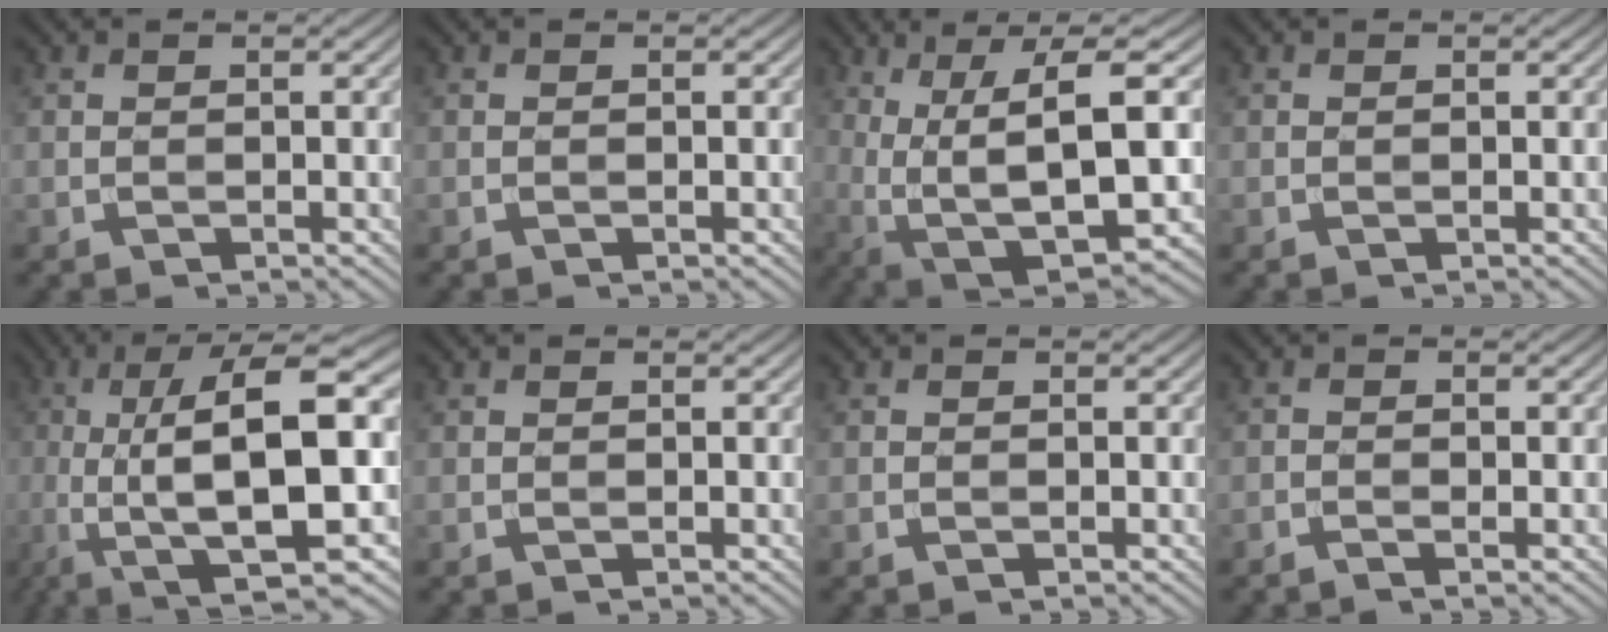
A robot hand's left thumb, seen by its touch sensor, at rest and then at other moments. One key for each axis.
{"total": 0.0}
{"total": 12.9, "fx": -0.2, "fy": 3.6, "fz": 12.4, "tx": -0.228, "ty": 0.008, "tz": 0.019}
{"total": 0.0}
{"total": 18.2, "fx": -1.7, "fy": 5.5, "fz": 17.2, "tx": -0.298, "ty": 0.002, "tz": -0.024}
{"total": 0.0}
{"total": 0.5, "fx": -0.2, "fy": 0.0, "fz": 0.5, "tx": -0.010, "ty": 0.000, "tz": -0.006}
{"total": 1.1, "fx": -0.7, "fy": 0.1, "fz": 0.9, "tx": -0.016, "ty": 0.001, "tz": -0.016}